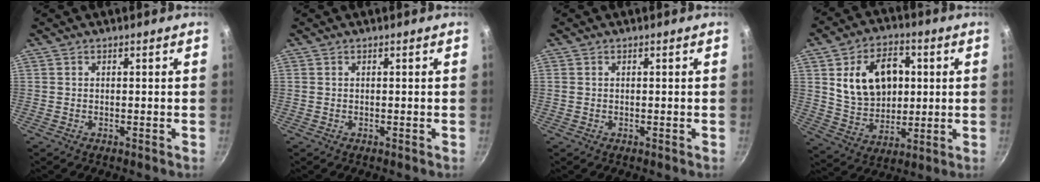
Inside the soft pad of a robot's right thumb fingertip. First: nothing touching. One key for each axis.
{"total": 0.0}
{"total": 0.7, "fx": 0.1, "fy": 0.7, "fz": 0.3, "tx": -0.006, "ty": 0.002, "tz": 0.002}
{"total": 15.9, "fx": 3.2, "fy": 11.4, "fz": 10.5, "tx": -0.142, "ty": -0.004, "tz": 0.062}